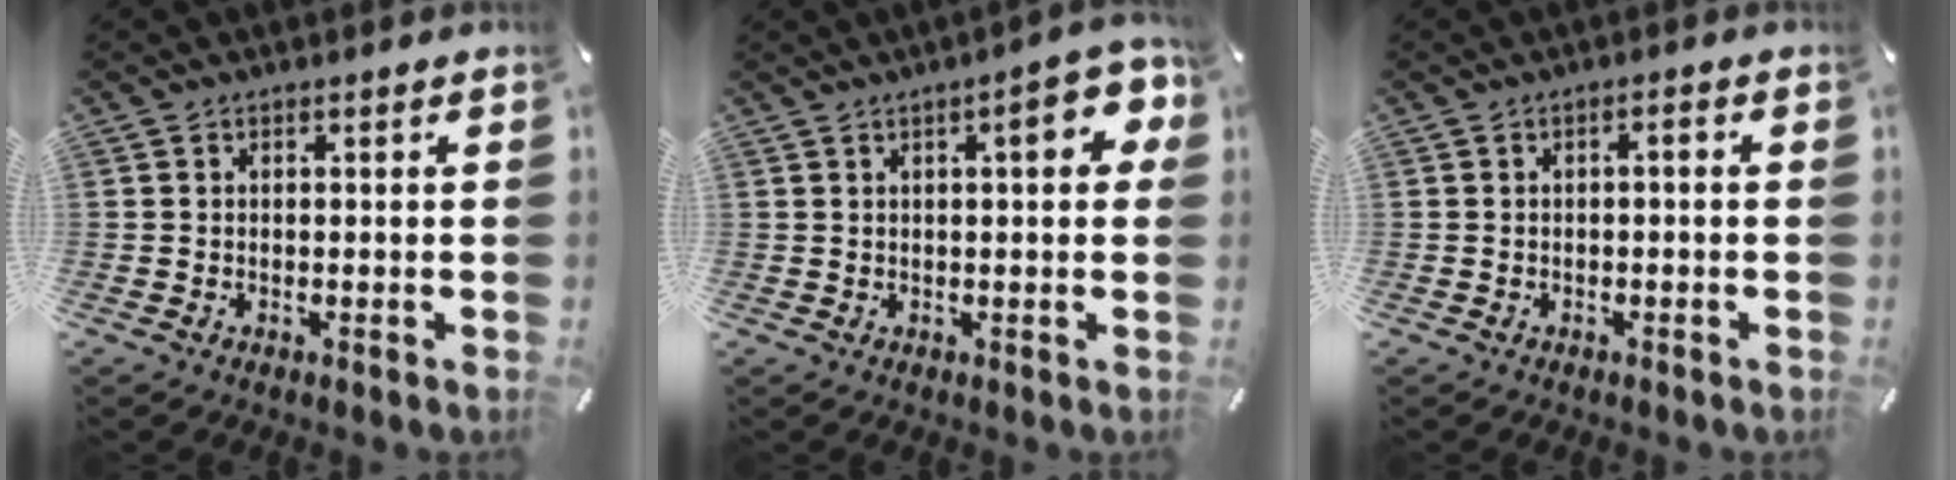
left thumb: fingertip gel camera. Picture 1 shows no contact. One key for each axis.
{"total": 9.2, "fx": 3.2, "fy": 2.9, "fz": 8.2, "tx": -0.106, "ty": -0.011, "tz": 0.045}
{"total": 1.6, "fx": -0.8, "fy": 0.5, "fz": 1.2, "tx": -0.022, "ty": 0.004, "tz": -0.018}